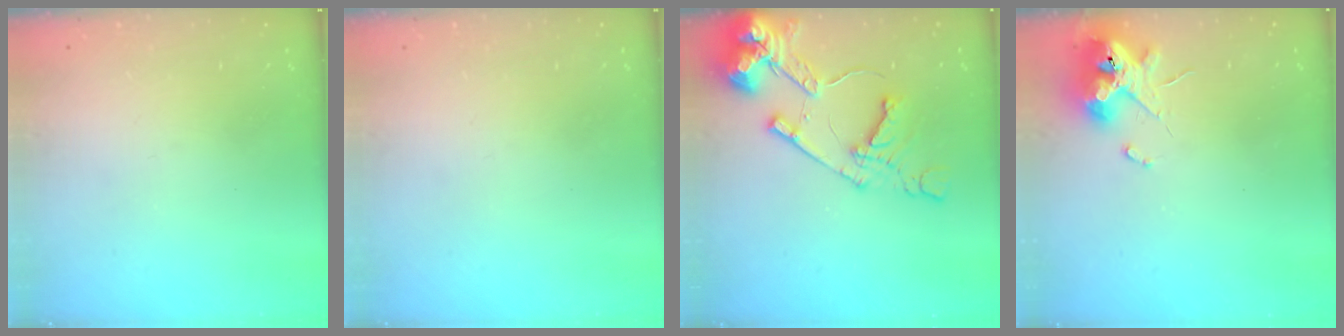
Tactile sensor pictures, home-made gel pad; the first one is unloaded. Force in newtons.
{"total": 0.0}
{"total": 14.5, "press": 14.4, "slide": 1.8}
{"total": 11.6, "press": 11.6, "slide": 0.8}